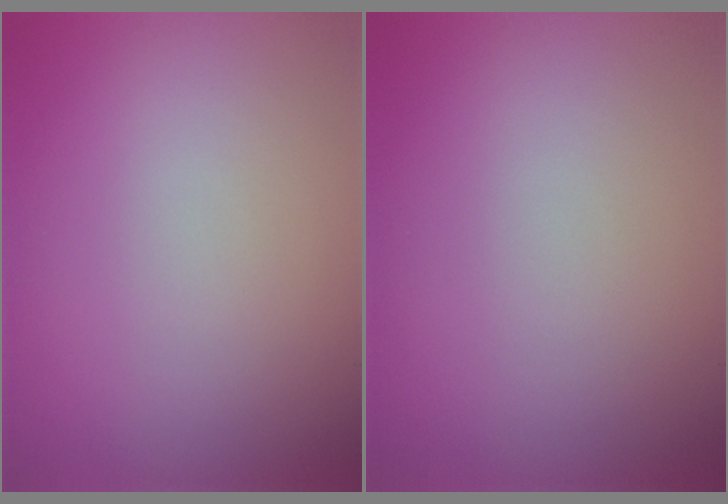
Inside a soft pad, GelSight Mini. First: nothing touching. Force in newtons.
{"total": 0.0}